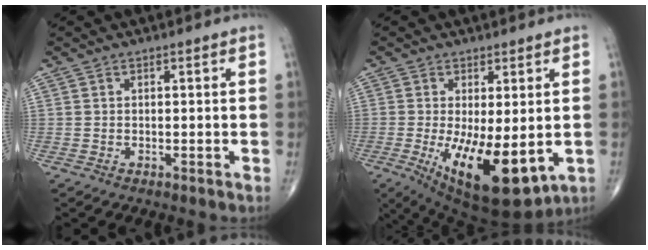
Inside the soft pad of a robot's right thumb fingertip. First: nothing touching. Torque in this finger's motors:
{"motor_torque": [0.13, 1.53, 0.23, -0.36, 0.47]}